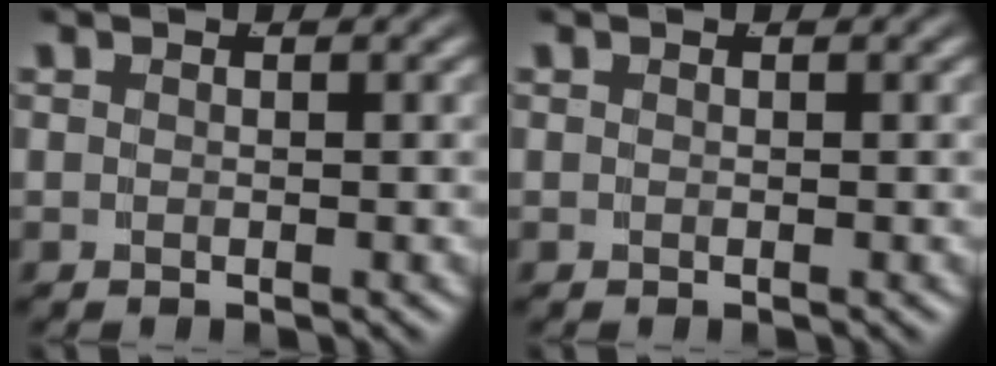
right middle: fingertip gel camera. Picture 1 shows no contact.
{"total": 0.0}